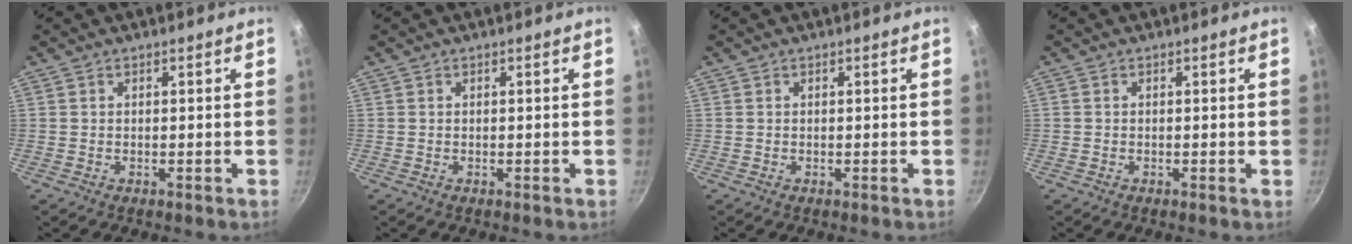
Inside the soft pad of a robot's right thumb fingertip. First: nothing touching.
{"total": 0.0}
{"total": 0.0}
{"total": 0.0}